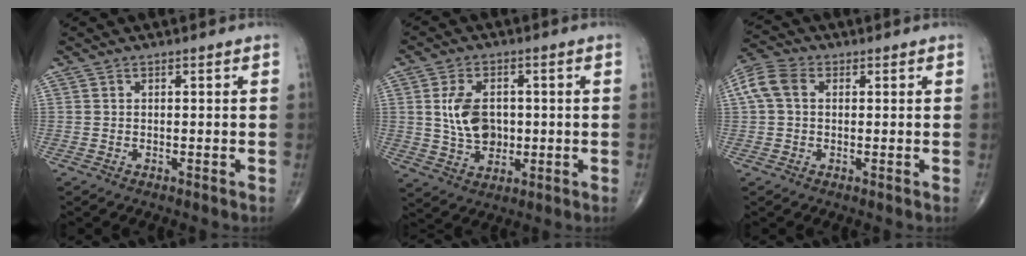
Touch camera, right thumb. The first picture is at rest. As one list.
[{"total": 9.0, "force": [0.8, 6.2, 6.5], "torque": [-0.102, -0.003, 0.022]}, {"total": 6.7, "force": [1.2, 4.7, 4.6], "torque": [-0.108, 0.025, 0.019]}]